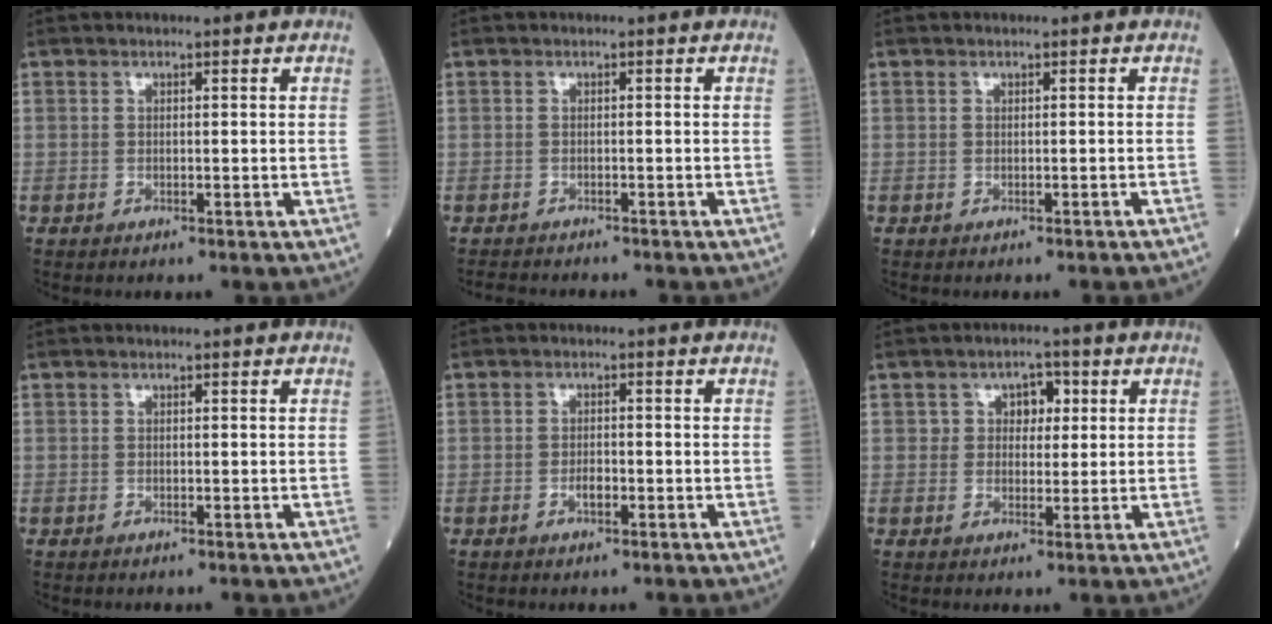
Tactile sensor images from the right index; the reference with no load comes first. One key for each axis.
{"total": 3.6, "fx": -3.4, "fy": 0.6, "fz": 1.0, "tx": -0.014, "ty": -0.011, "tz": -0.053}
{"total": 1.3, "fx": -1.1, "fy": -0.4, "fz": 0.5, "tx": -0.005, "ty": 0.002, "tz": -0.013}
{"total": 0.0}
{"total": 1.8, "fx": -0.8, "fy": 0.7, "fz": 1.5, "tx": -0.023, "ty": 0.004, "tz": -0.012}
{"total": 3.9, "fx": 1.2, "fy": 2.9, "fz": 2.4, "tx": -0.026, "ty": 0.009, "tz": 0.015}